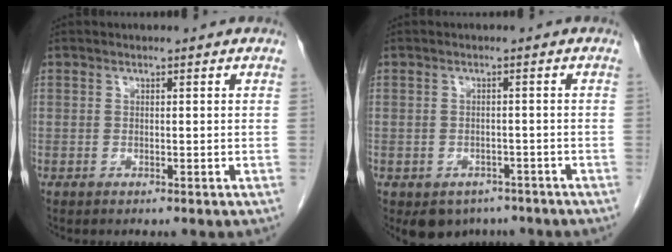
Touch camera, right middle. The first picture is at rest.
{"total": 5.1, "force": [-3.7, 3.3, 1.1], "torque": [-0.009, 0.005, -0.046]}